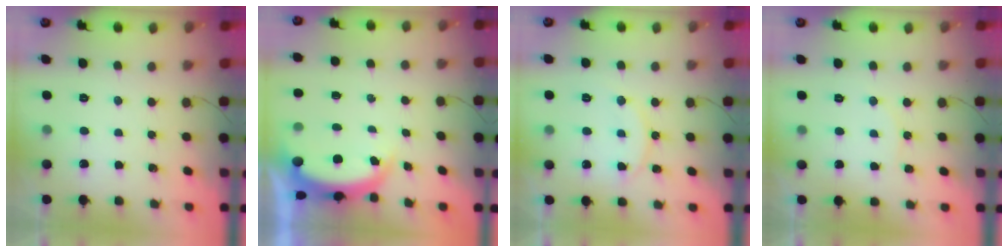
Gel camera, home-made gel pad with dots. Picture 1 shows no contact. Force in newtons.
{"total": 4.6, "press": 4.5, "slide": 0.2}
{"total": 11.7, "press": 11.7, "slide": 0.8}
{"total": 4.4, "press": 4.4, "slide": 0.5}